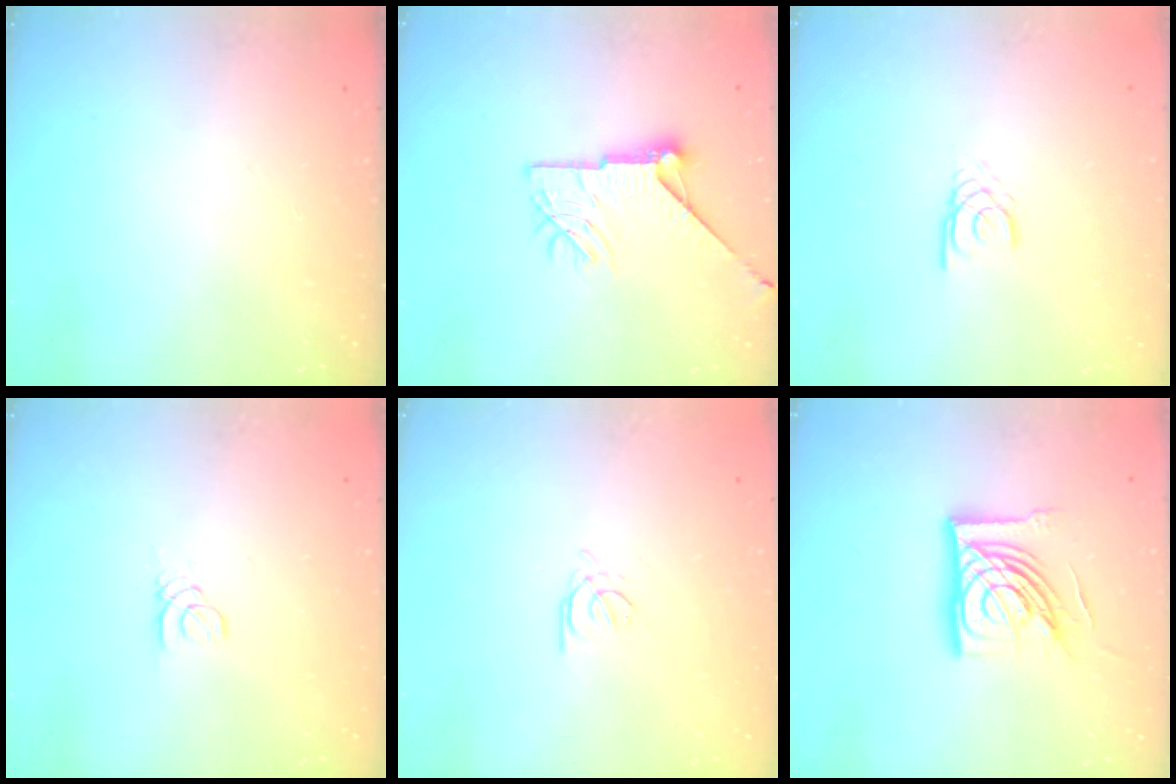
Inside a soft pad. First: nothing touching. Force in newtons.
{"total": 13.0, "press": 13.0, "slide": 0.7}
{"total": 2.1, "press": 2.1, "slide": 0.0}
{"total": 1.8, "press": 1.8, "slide": 0.2}
{"total": 1.4, "press": 1.3, "slide": 0.3}
{"total": 15.6, "press": 15.5, "slide": 1.2}